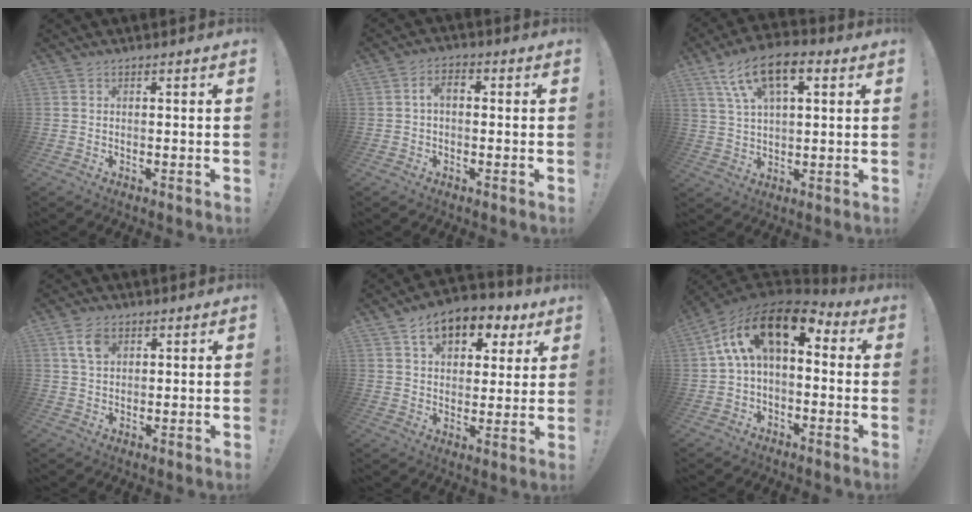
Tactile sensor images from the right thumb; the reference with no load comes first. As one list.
[{"total": 3.5, "force": [-0.2, 1.9, 3.0], "torque": [-0.051, 0.009, -0.007]}, {"total": 13.8, "force": [6.4, 6.8, 10.2], "torque": [-0.177, -0.014, 0.113]}, {"total": 5.9, "force": [2.6, 3.9, 3.7], "torque": [-0.064, 0.002, 0.050]}, {"total": 11.7, "force": [6.3, 7.5, 6.5], "torque": [-0.091, -0.037, 0.113]}, {"total": 16.6, "force": [6.5, 8.1, 13.0], "torque": [-0.239, -0.023, 0.118]}]